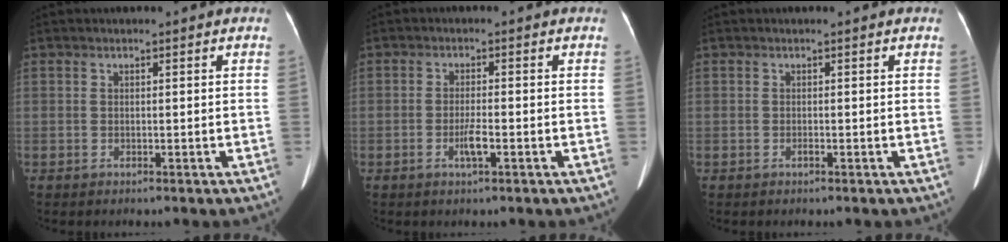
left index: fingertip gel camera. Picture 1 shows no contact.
{"total": 2.6, "force": [-1.1, 0.2, 2.3], "torque": [-0.049, -0.003, -0.021]}
{"total": 0.0}